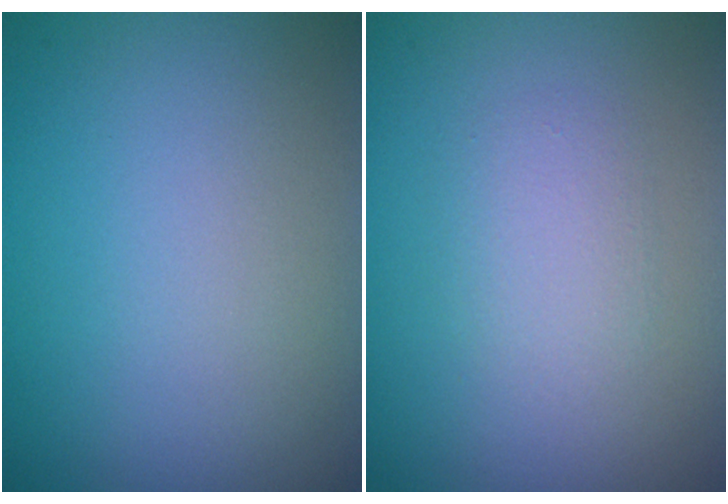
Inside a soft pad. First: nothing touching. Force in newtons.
{"total": 1.7, "press": 1.7, "slide": 0.1}